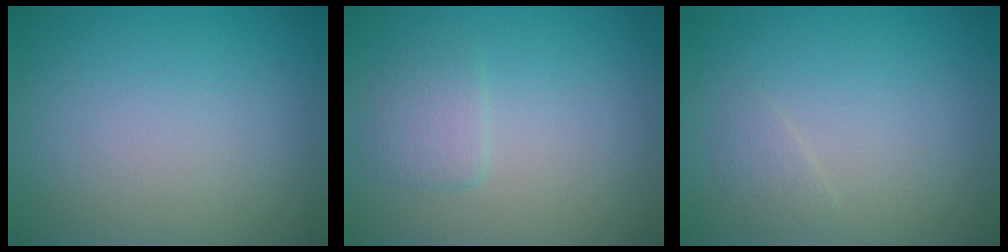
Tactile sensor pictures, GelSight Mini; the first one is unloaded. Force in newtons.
{"total": 1.6, "press": 1.6, "slide": 0.3}
{"total": 0.9, "press": 0.9, "slide": 0.0}